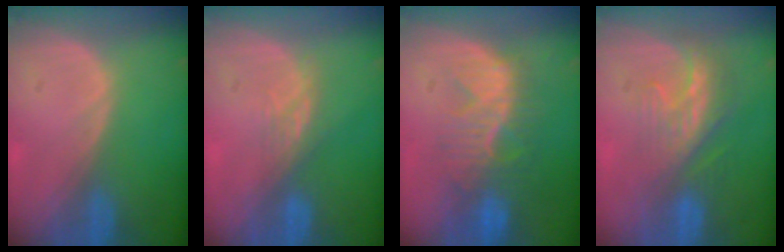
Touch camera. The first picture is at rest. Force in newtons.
{"total": 3.0, "press": 2.6, "slide": 1.5}
{"total": 9.9, "press": 8.7, "slide": 4.7}
{"total": 8.3, "press": 7.1, "slide": 4.3}